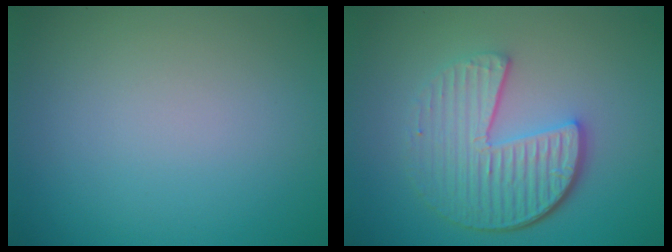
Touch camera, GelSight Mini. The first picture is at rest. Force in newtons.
{"total": 5.9, "press": 4.3, "slide": 4.1}